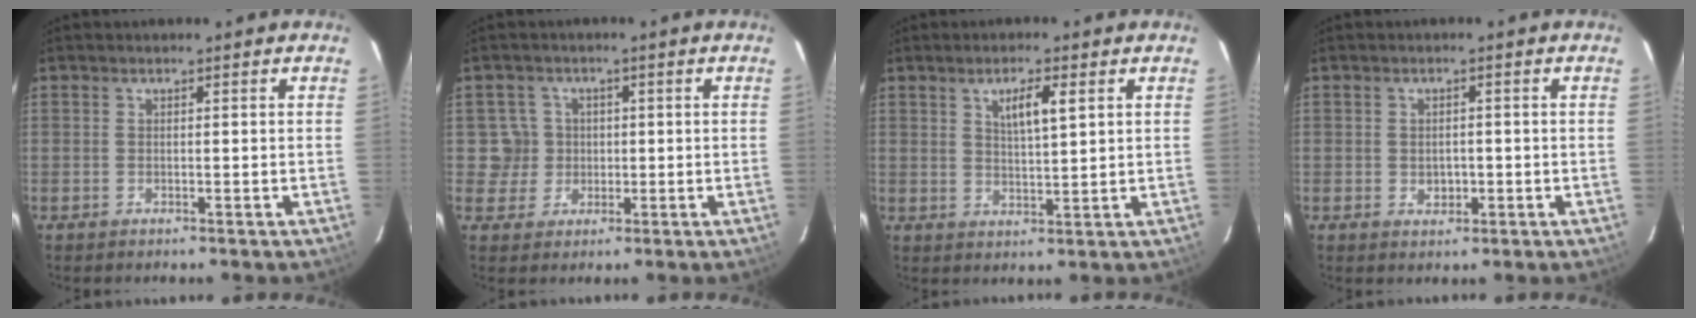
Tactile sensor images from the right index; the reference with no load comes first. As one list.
[{"total": 4.6, "force": [0.2, 4.6, 0.2], "torque": [0.004, 0.018, 0.009]}, {"total": 4.9, "force": [2.2, 1.0, 4.3], "torque": [-0.076, 0.001, 0.039]}, {"total": 2.6, "force": [-0.5, 2.2, 1.5], "torque": [-0.021, 0.000, -0.003]}]